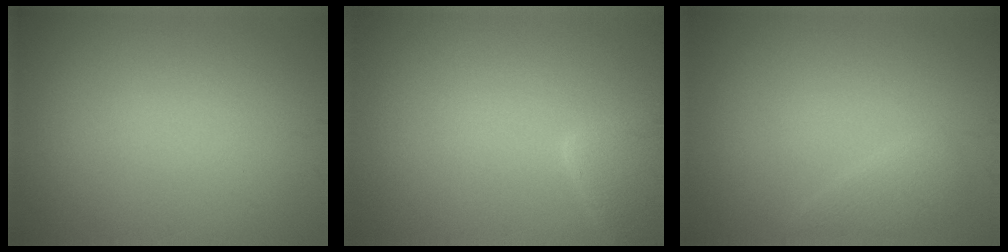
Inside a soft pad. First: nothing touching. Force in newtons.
{"total": 2.9, "press": 2.9, "slide": 0.1}
{"total": 1.4, "press": 1.4, "slide": 0.1}